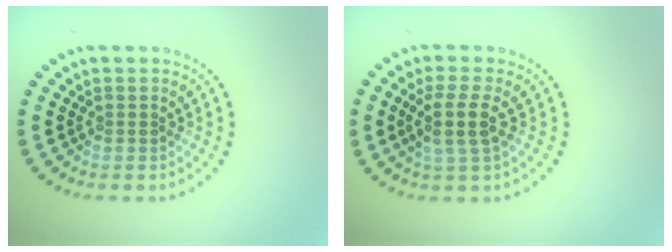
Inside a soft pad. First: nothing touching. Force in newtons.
{"total": 2.9, "press": 2.4, "slide": 1.7}